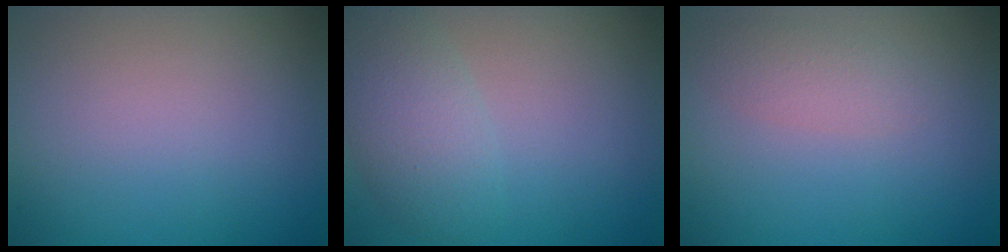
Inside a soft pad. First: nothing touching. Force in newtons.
{"total": 3.0, "press": 3.0, "slide": 0.3}
{"total": 2.0, "press": 2.0, "slide": 0.1}